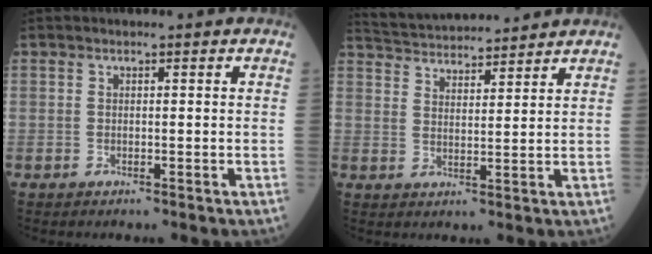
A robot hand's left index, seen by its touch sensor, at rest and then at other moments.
{"total": 12.5, "force": [11.9, 1.4, 3.2], "torque": [-0.067, 0.028, 0.189]}